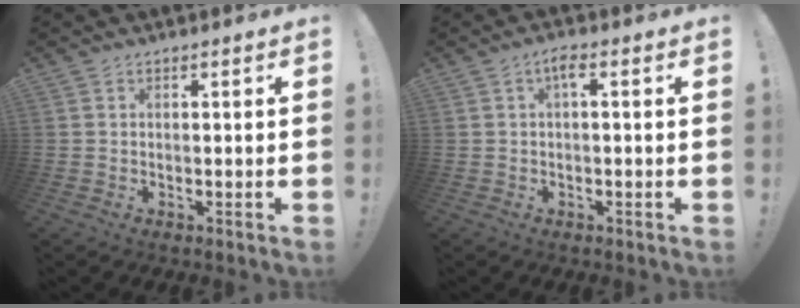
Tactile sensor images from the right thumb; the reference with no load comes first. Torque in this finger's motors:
{"motor_torque": [-0.07, 0.07, -0.02, 0.02, 0.00]}